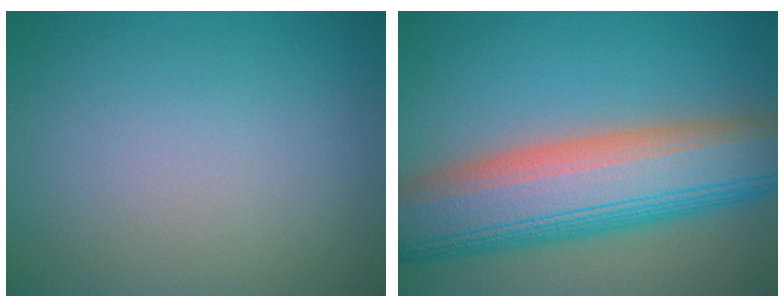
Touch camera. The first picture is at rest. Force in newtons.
{"total": 12.5, "press": 12.5, "slide": 0.2}